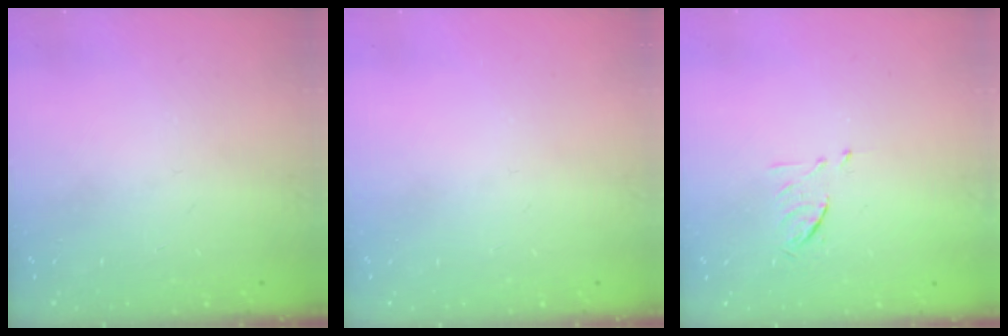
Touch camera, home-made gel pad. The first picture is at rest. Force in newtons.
{"total": 0.0}
{"total": 6.3, "press": 6.2, "slide": 1.0}